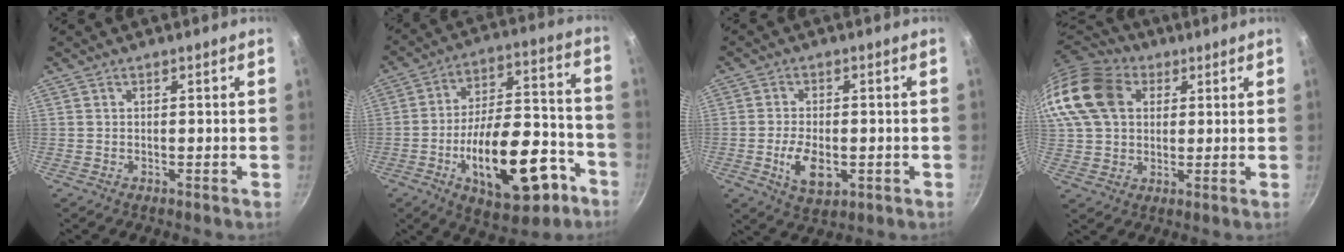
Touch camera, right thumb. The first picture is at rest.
{"total": 23.3, "force": [-9.5, 11.0, 18.2], "torque": [-0.242, 0.069, -0.126]}
{"total": 7.6, "force": [-1.8, 4.3, 6.0], "torque": [-0.102, 0.002, -0.025]}
{"total": 19.7, "force": [5.8, 14.9, 11.6], "torque": [-0.248, 0.026, 0.096]}